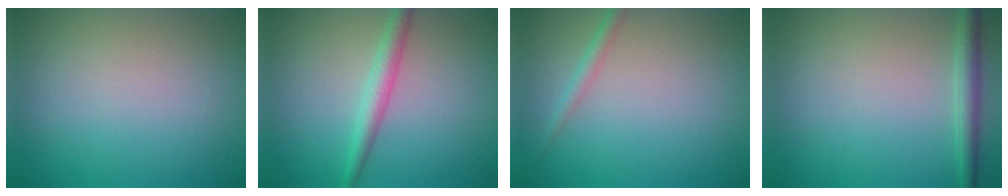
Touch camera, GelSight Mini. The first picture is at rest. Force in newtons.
{"total": 2.5, "press": 2.5, "slide": 0.0}
{"total": 1.4, "press": 1.4, "slide": 0.0}
{"total": 2.3, "press": 2.3, "slide": 0.1}